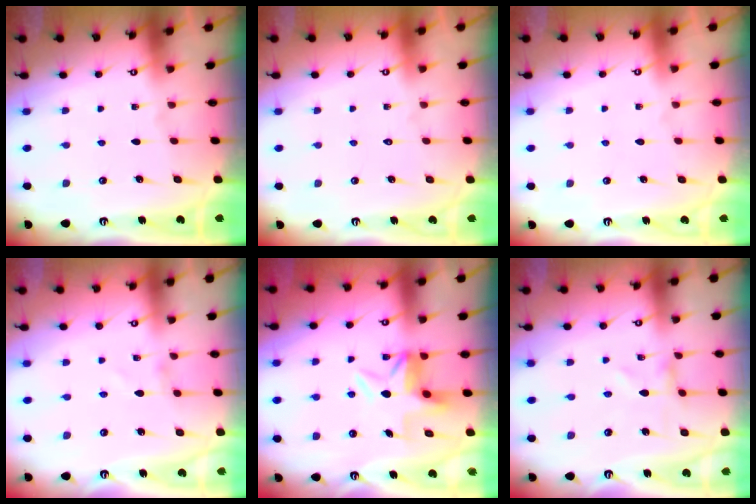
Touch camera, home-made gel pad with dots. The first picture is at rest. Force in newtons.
{"total": 1.6, "press": 1.6, "slide": 0.1}
{"total": 1.6, "press": 1.6, "slide": 0.1}
{"total": 0.8, "press": 0.8, "slide": 0.0}
{"total": 5.5, "press": 5.2, "slide": 1.5}
{"total": 0.9, "press": 0.9, "slide": 0.1}